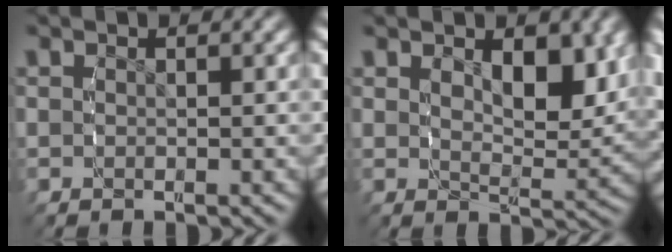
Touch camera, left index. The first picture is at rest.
{"total": 4.1, "force": [1.9, 1.5, 3.4], "torque": [-0.050, -0.019, 0.040]}